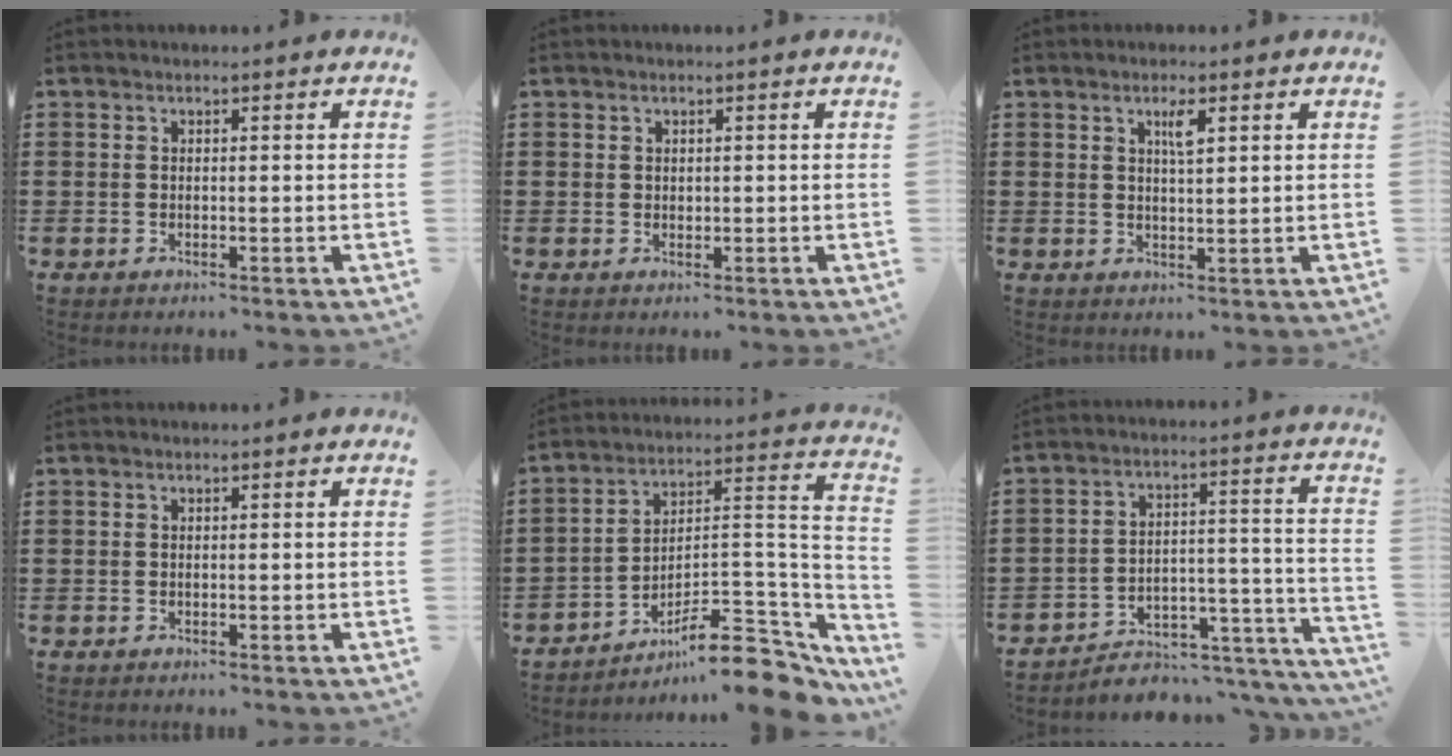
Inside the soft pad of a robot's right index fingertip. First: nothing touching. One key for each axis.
{"total": 0.8, "fx": 0.5, "fy": 0.6, "fz": 0.2, "tx": -0.006, "ty": 0.002, "tz": 0.010}
{"total": 2.6, "fx": 1.2, "fy": 0.5, "fz": 2.3, "tx": -0.040, "ty": 0.001, "tz": 0.016}
{"total": 0.0}
{"total": 12.1, "fx": -9.1, "fy": 3.5, "fz": 7.2, "tx": -0.088, "ty": 0.029, "tz": -0.165}
{"total": 5.1, "fx": -4.7, "fy": 1.7, "fz": 1.2, "tx": -0.020, "ty": 0.009, "tz": -0.094}